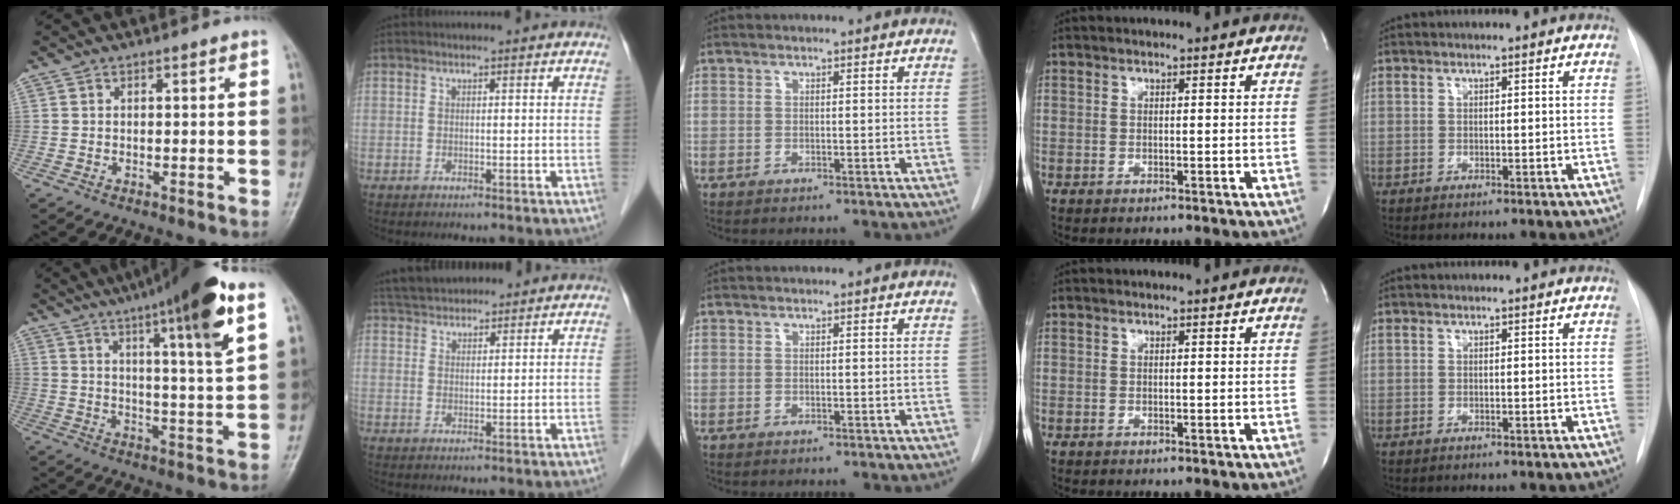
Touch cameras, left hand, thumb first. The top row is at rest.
{"thumb": {"total": 17.6, "force": [9.4, 1.7, 14.8], "torque": [-0.218, -0.030, 0.137]}, "index": {"total": 8.9, "force": [8.2, 2.7, 2.5], "torque": [-0.040, 0.038, 0.133]}}